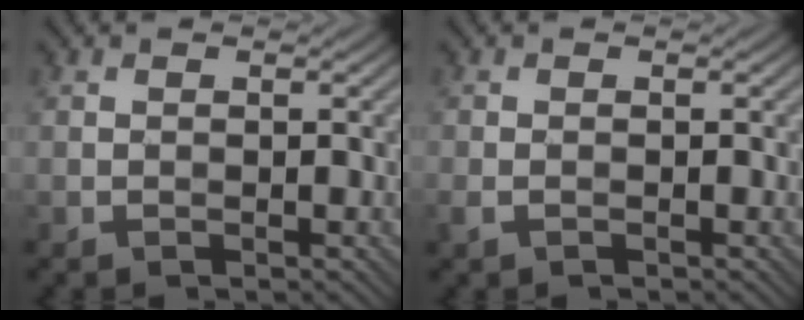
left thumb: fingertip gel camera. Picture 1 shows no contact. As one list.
[{"total": 1.3, "force": [-0.8, 0.6, 0.8], "torque": [-0.022, -0.004, -0.018]}]